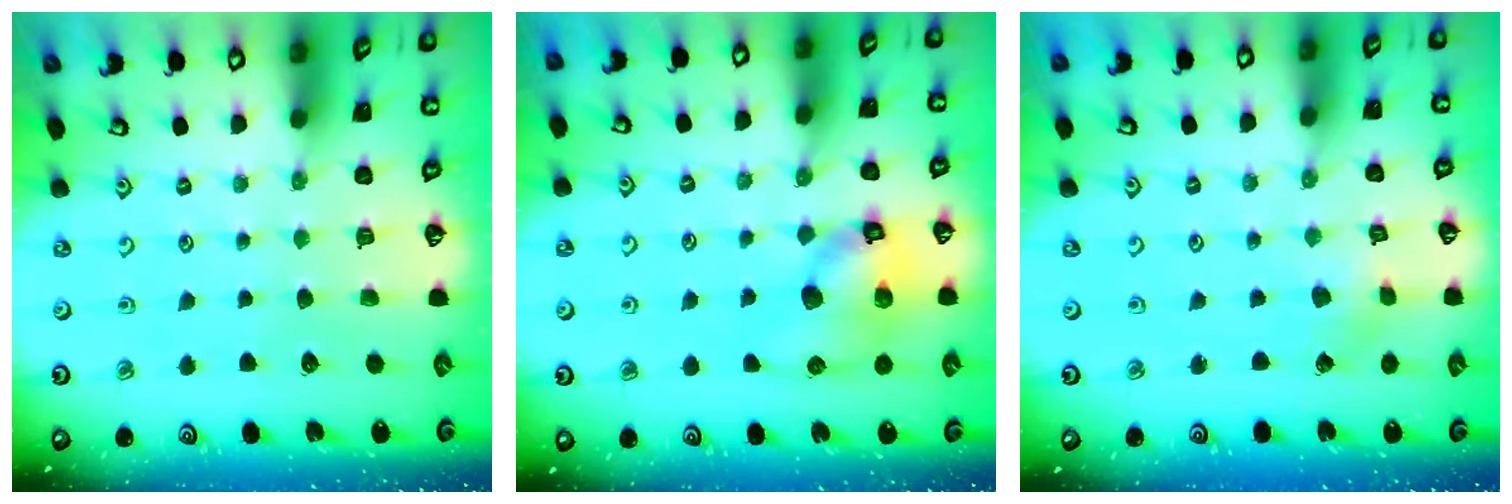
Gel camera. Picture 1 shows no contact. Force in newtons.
{"total": 11.9, "press": 11.7, "slide": 1.9}
{"total": 2.4, "press": 2.4, "slide": 0.3}